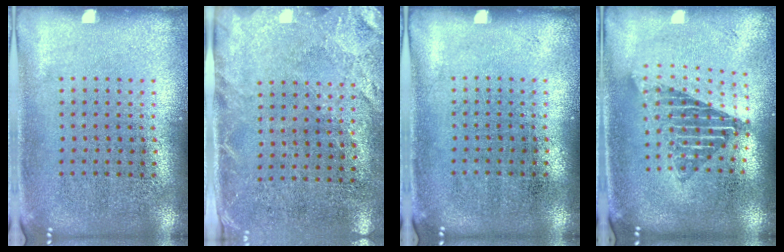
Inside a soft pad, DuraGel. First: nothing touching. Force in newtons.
{"total": 2.6, "press": 2.0, "slide": 1.6}
{"total": 0.0}
{"total": 1.7, "press": 1.4, "slide": 1.0}